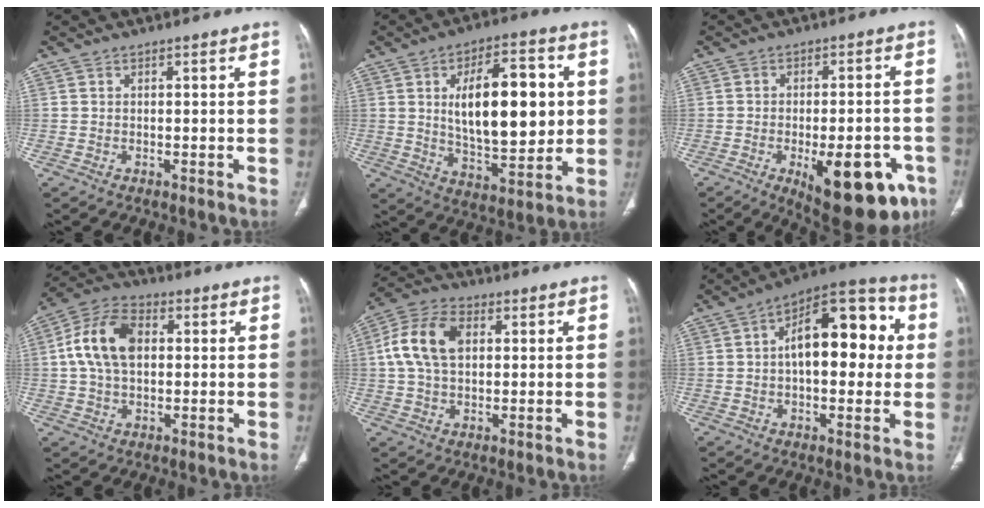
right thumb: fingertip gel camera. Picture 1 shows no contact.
{"total": 19.3, "force": [2.9, 9.0, 16.9], "torque": [-0.228, -0.009, 0.051]}
{"total": 18.8, "force": [-8.1, 7.7, 15.2], "torque": [-0.144, 0.018, -0.093]}
{"total": 12.2, "force": [1.7, 7.9, 9.2], "torque": [-0.171, 0.022, 0.024]}
{"total": 11.3, "force": [2.1, 7.3, 8.3], "torque": [-0.163, 0.020, 0.033]}
{"total": 18.4, "force": [2.6, 9.3, 15.6], "torque": [-0.192, 0.038, 0.031]}